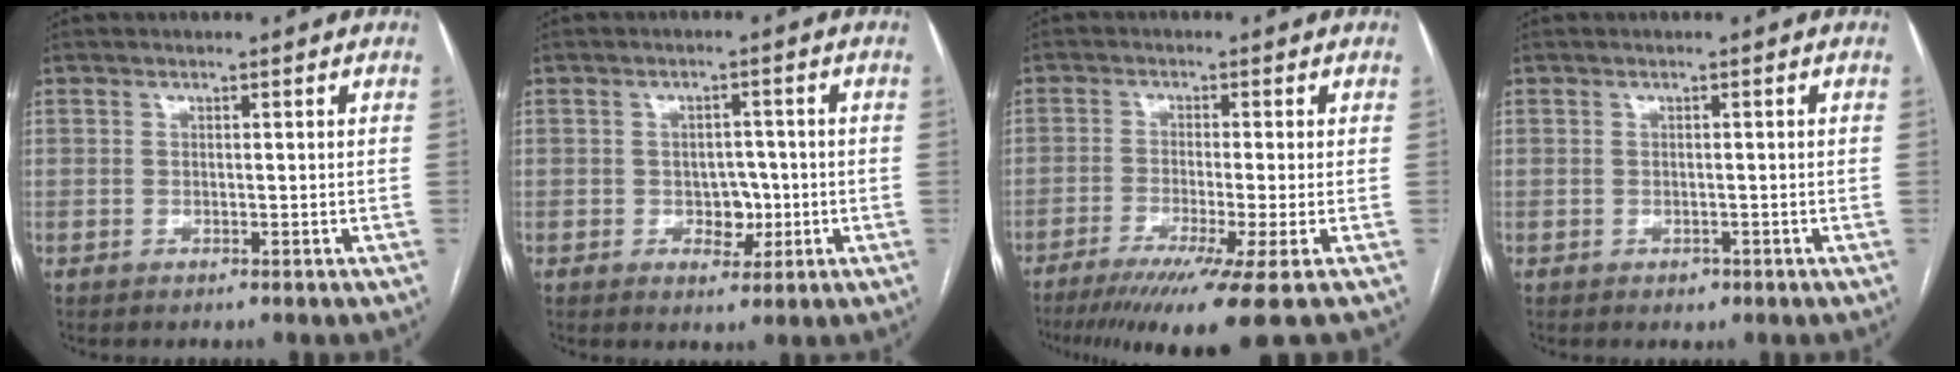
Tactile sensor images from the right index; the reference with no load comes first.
{"total": 3.8, "force": [-0.8, 2.7, 2.6], "torque": [-0.031, 0.007, -0.003]}
{"total": 11.7, "force": [-8.3, -1.8, 8.0], "torque": [-0.115, -0.041, -0.129]}
{"total": 1.1, "force": [-0.6, 0.8, 0.4], "torque": [-0.005, 0.002, -0.004]}